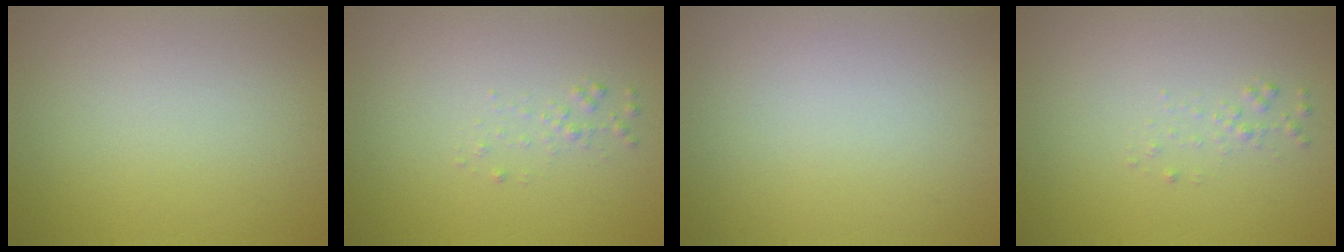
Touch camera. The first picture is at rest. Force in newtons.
{"total": 0.8, "press": 0.8, "slide": 0.1}
{"total": 0.0}
{"total": 0.8, "press": 0.8, "slide": 0.1}